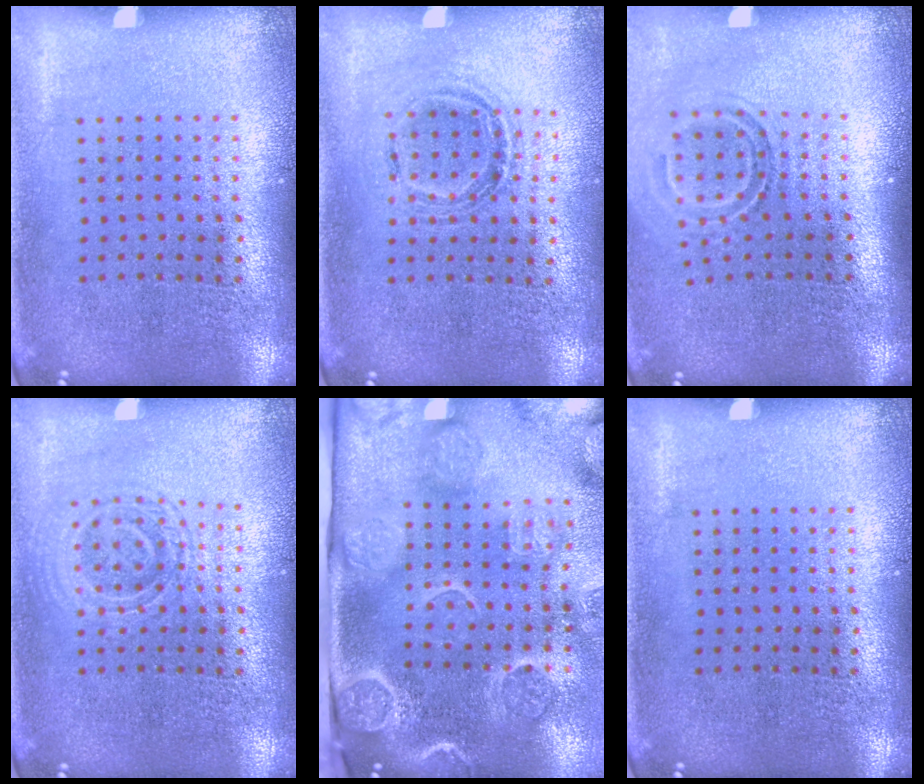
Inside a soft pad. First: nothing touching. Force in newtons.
{"total": 1.0, "press": 0.9, "slide": 0.3}
{"total": 1.7, "press": 1.1, "slide": 1.3}
{"total": 1.1, "press": 1.0, "slide": 0.3}
{"total": 4.5, "press": 3.5, "slide": 2.8}
{"total": 0.0}